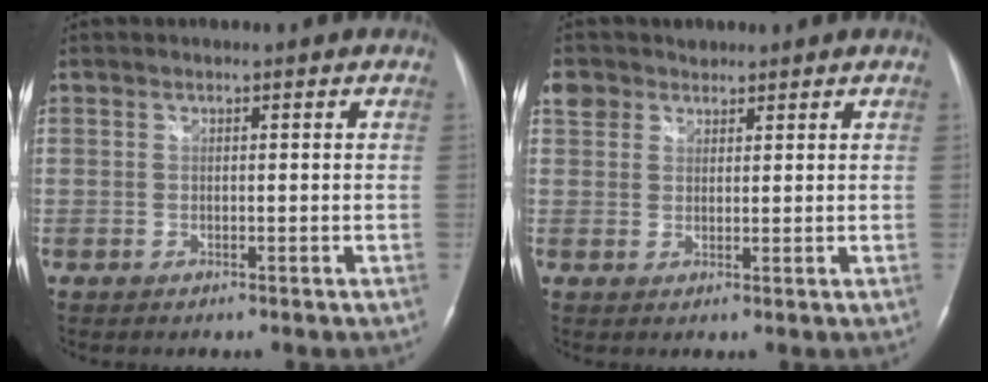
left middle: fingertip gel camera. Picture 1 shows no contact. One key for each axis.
{"total": 3.7, "fx": 2.4, "fy": 2.8, "fz": 0.4, "tx": -0.011, "ty": 0.016, "tz": 0.042}